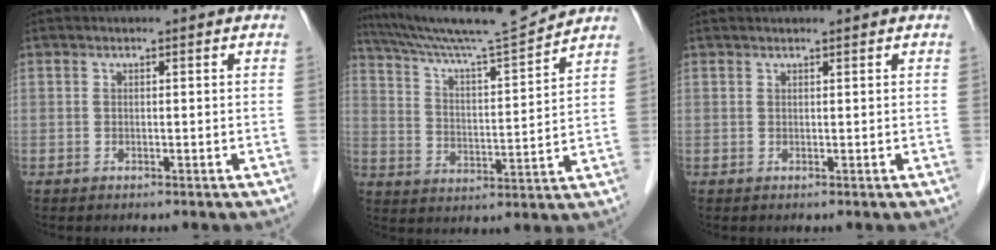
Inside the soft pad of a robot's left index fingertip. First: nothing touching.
{"total": 13.2, "force": [12.6, -1.7, 3.7], "torque": [-0.072, -0.014, 0.210]}
{"total": 1.5, "force": [1.4, -0.1, 0.5], "torque": [-0.004, 0.017, 0.025]}